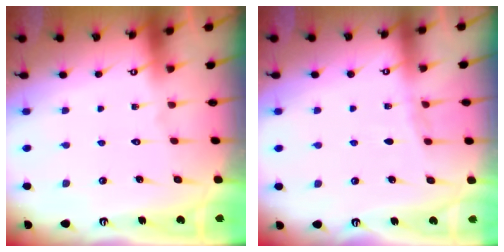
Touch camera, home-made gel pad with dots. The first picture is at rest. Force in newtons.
{"total": 3.6, "press": 3.5, "slide": 0.5}